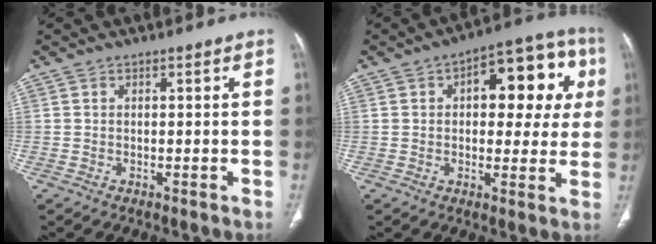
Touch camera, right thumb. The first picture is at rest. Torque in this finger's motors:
{"motor_torque": [1.04, 3.97, 0.92, -0.15, 0.05]}